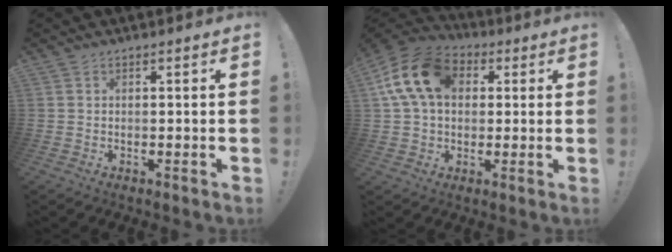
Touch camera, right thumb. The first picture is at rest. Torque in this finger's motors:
{"motor_torque": [1.69, 3.05, 1.66, 0.14, 0.10]}